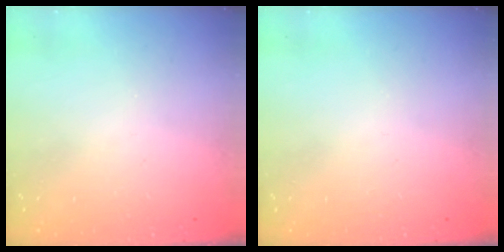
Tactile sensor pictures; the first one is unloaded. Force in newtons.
{"total": 0.0}